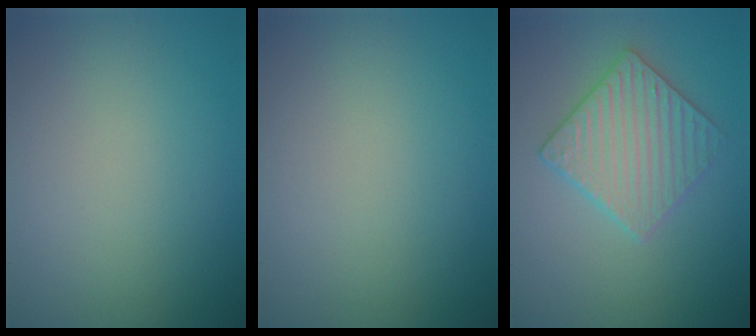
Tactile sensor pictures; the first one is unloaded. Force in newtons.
{"total": 0.0}
{"total": 3.6, "press": 3.5, "slide": 1.1}